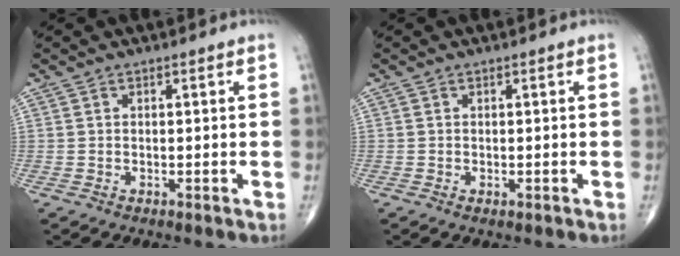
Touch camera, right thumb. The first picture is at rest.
{"total": 0.6, "force": [-0.2, 0.3, 0.5], "torque": [-0.008, -0.002, -0.002]}